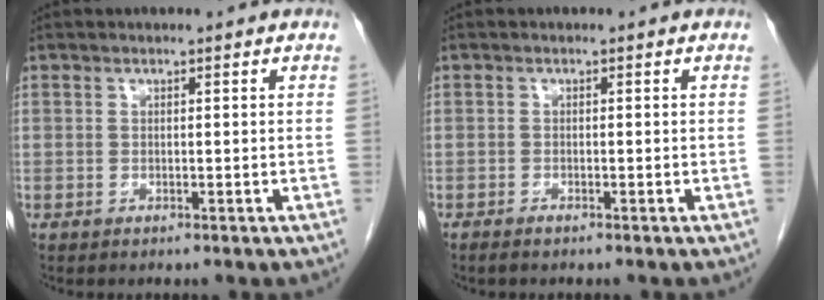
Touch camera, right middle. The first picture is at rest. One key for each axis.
{"total": 1.0, "fx": -0.9, "fy": 0.1, "fz": 0.5, "tx": -0.016, "ty": -0.003, "tz": -0.016}